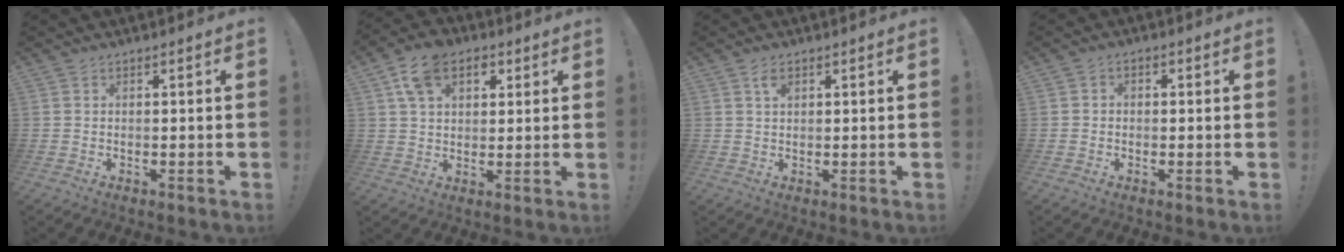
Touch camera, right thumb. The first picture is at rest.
{"total": 11.7, "force": [5.2, 8.0, 6.9], "torque": [-0.112, 0.002, 0.099]}
{"total": 2.5, "force": [1.3, 1.4, 1.6], "torque": [-0.022, -0.004, 0.021]}
{"total": 1.7, "force": [-1.0, 1.2, 0.7], "torque": [-0.012, 0.008, -0.017]}